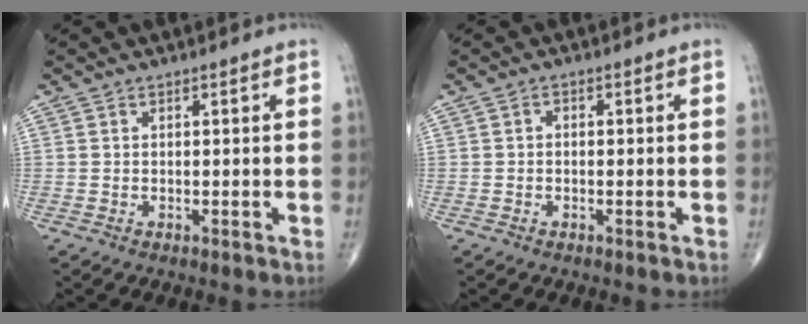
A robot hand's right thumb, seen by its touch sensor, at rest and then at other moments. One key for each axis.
{"total": 0.8, "fx": -0.2, "fy": 0.6, "fz": 0.4, "tx": 0.001, "ty": 0.003, "tz": -0.010}